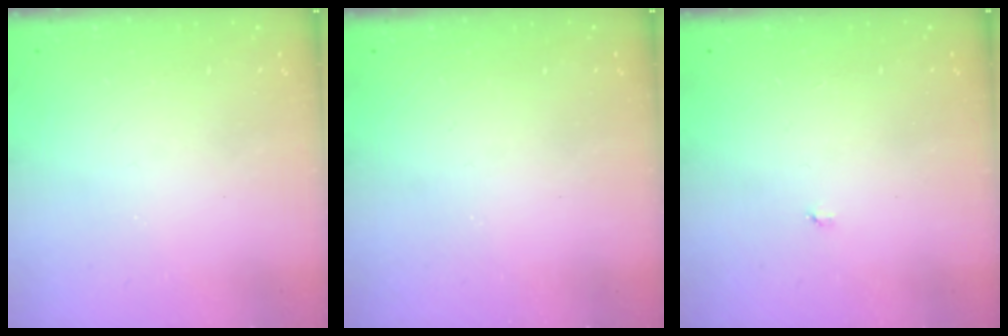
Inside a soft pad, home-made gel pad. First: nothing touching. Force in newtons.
{"total": 0.0}
{"total": 2.9, "press": 2.9, "slide": 0.3}